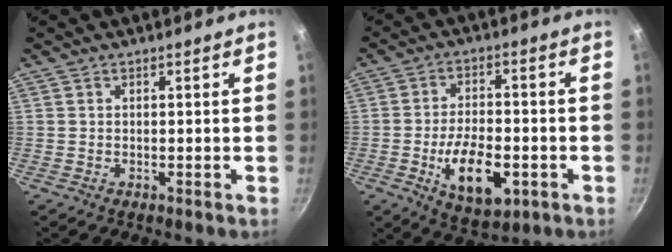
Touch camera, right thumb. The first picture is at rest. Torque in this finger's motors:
{"motor_torque": [-0.06, 0.63, 0.73, 0.26, 0.37]}